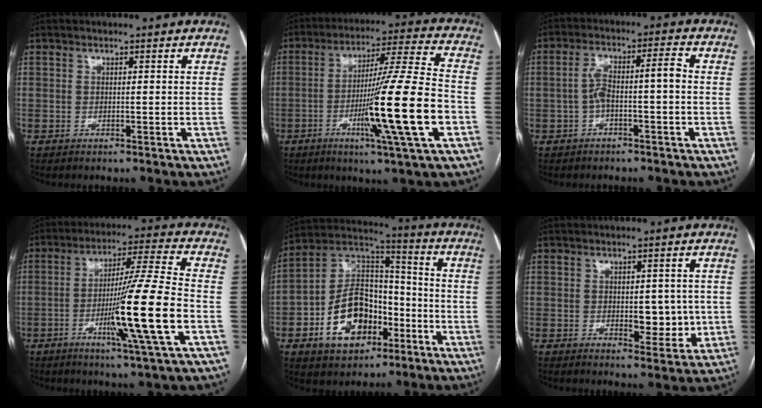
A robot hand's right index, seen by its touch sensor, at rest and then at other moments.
{"total": 17.5, "force": [-5.1, -1.4, 16.7], "torque": [-0.286, -0.013, -0.089]}
{"total": 5.9, "force": [-1.0, 1.2, 5.7], "torque": [-0.109, 0.035, -0.016]}
{"total": 15.1, "force": [-4.2, -1.8, 14.4], "torque": [-0.252, -0.013, -0.077]}
{"total": 14.8, "force": [-5.6, 9.4, 10.0], "torque": [-0.203, 0.028, -0.088]}
{"total": 5.3, "force": [-0.3, 2.7, 4.5], "torque": [-0.052, -0.002, 0.006]}